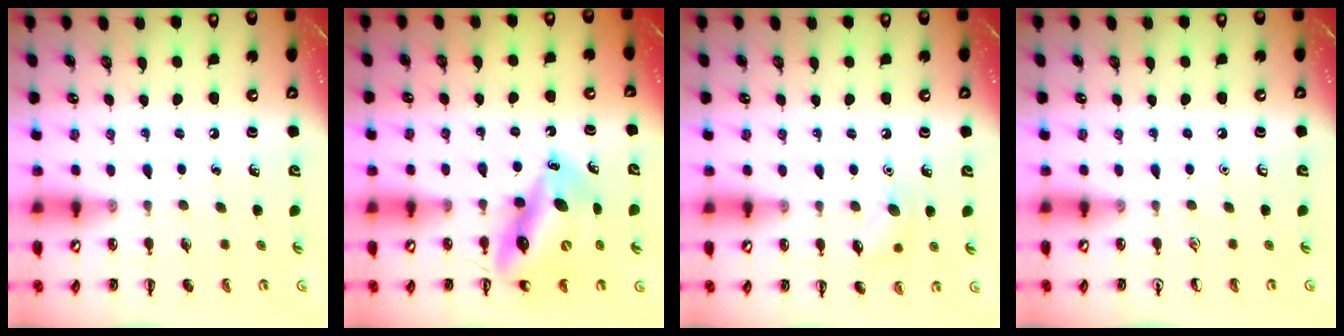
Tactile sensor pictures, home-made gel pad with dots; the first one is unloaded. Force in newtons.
{"total": 14.2, "press": 13.6, "slide": 4.3}
{"total": 8.3, "press": 8.1, "slide": 1.8}
{"total": 0.0}